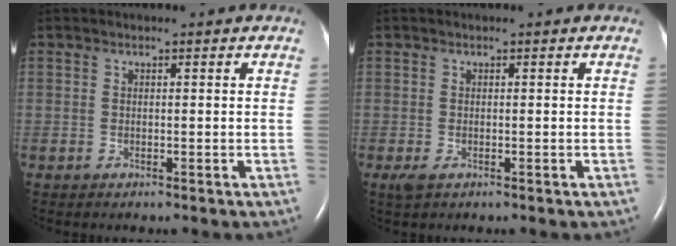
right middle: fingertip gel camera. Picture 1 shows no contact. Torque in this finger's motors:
{"motor_torque": [0.25, -0.08, 0.04, 0.01]}